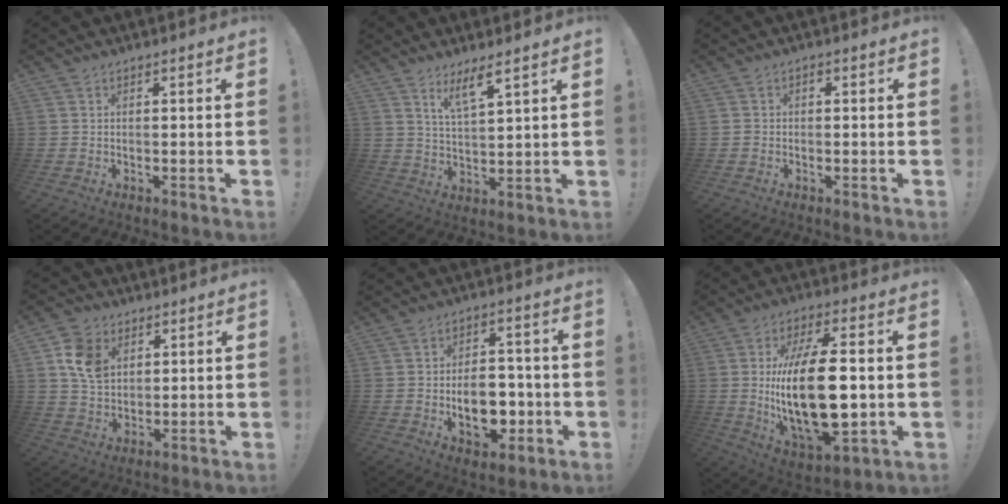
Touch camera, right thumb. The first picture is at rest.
{"total": 7.0, "force": [5.2, 1.0, 4.6], "torque": [-0.080, -0.028, 0.089]}
{"total": 1.2, "force": [-0.7, 0.9, 0.5], "torque": [-0.015, 0.008, -0.012]}
{"total": 11.3, "force": [4.1, 8.5, 6.3], "torque": [-0.089, -0.002, 0.080]}
{"total": 12.8, "force": [-3.2, 8.3, 9.2], "torque": [-0.140, 0.017, -0.051]}
{"total": 24.8, "force": [-0.2, 10.8, 22.4], "torque": [-0.430, -0.014, -0.003]}